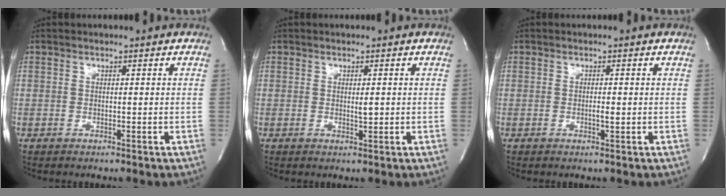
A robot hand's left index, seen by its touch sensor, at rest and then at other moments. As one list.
[{"total": 1.2, "force": [0.1, 0.3, 1.2], "torque": [-0.022, -0.002, 0.002]}, {"total": 1.0, "force": [-0.1, 0.2, 1.0], "torque": [-0.019, -0.002, -0.002]}]